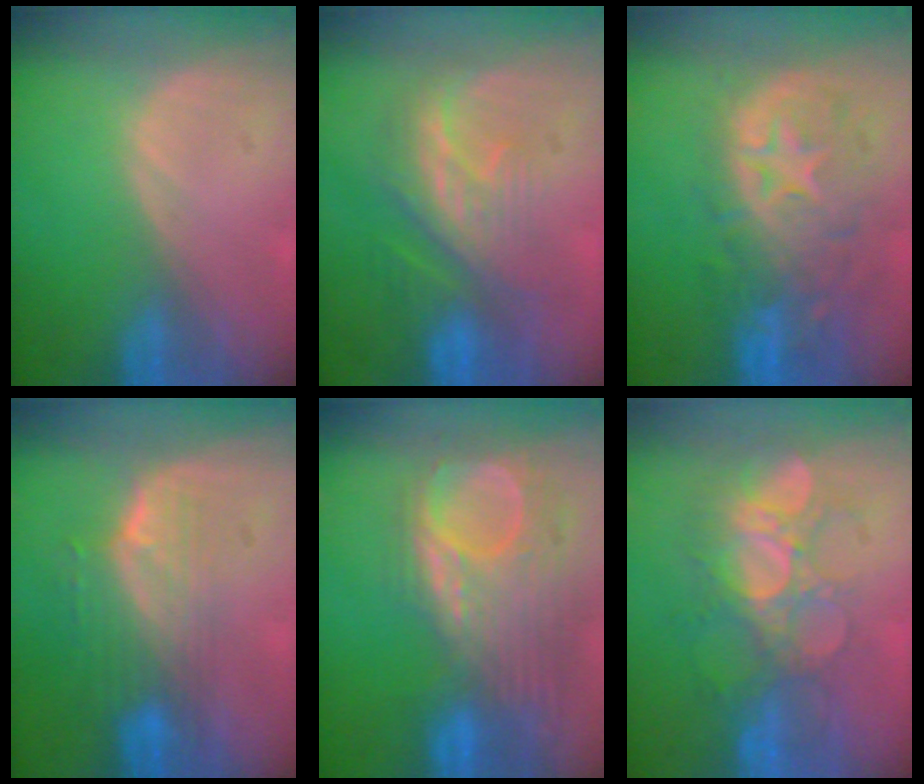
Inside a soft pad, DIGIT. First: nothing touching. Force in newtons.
{"total": 8.4, "press": 8.1, "slide": 1.9}
{"total": 11.1, "press": 9.8, "slide": 5.4}
{"total": 7.3, "press": 6.5, "slide": 3.3}
{"total": 12.0, "press": 10.4, "slide": 6.0}
{"total": 8.5, "press": 8.3, "slide": 1.8}